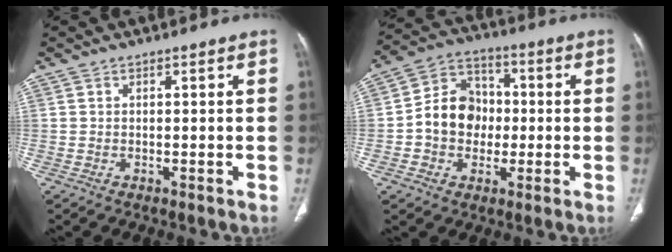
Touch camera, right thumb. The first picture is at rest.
{"total": 11.5, "force": [-0.9, 9.7, 6.2], "torque": [-0.069, 0.031, -0.024]}